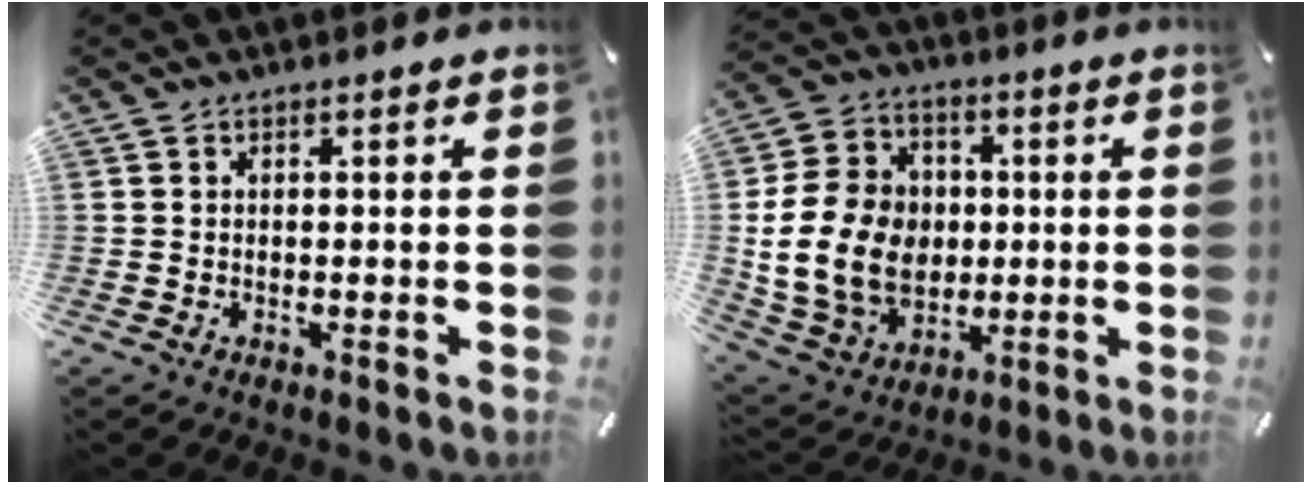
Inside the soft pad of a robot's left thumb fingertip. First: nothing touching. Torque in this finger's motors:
{"motor_torque": [1.21, 1.26, 0.69, -0.31, 0.57]}